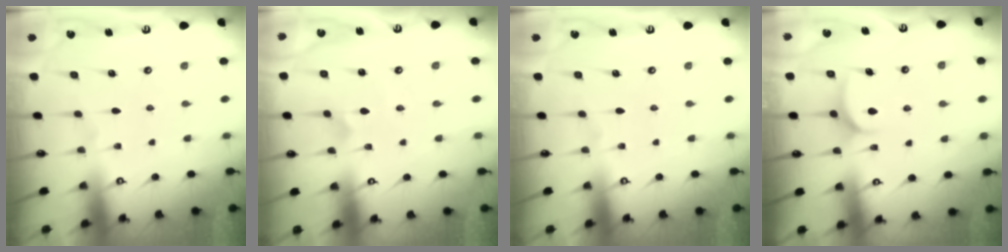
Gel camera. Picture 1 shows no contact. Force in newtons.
{"total": 1.7, "press": 1.6, "slide": 0.5}
{"total": 0.0}
{"total": 4.9, "press": 4.9, "slide": 0.1}